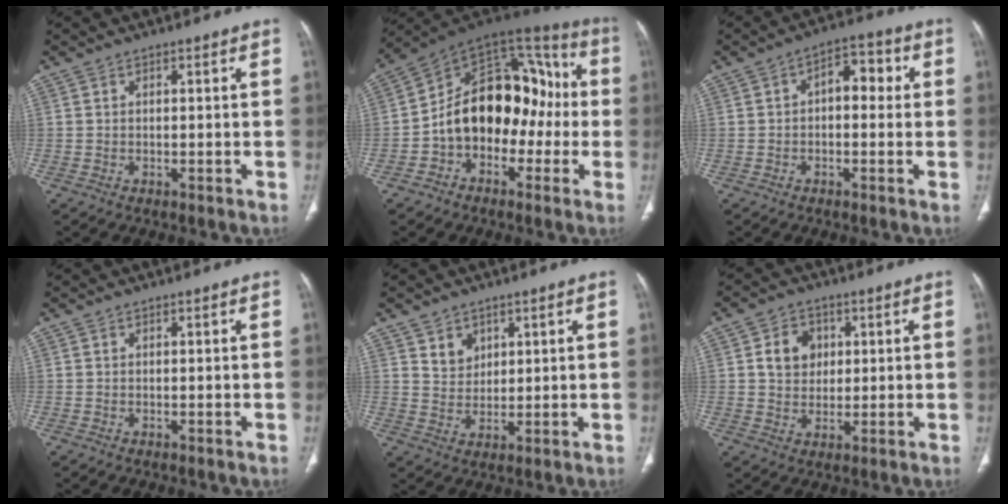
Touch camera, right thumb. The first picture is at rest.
{"total": 20.5, "force": [-2.4, 13.9, 14.8], "torque": [-0.175, 0.070, -0.044]}
{"total": 6.9, "force": [0.6, 4.0, 5.5], "torque": [-0.052, 0.024, 0.000]}
{"total": 0.0}
{"total": 4.3, "force": [2.5, 3.2, 1.4], "torque": [-0.006, -0.022, 0.054]}
{"total": 6.8, "force": [1.7, 5.6, 3.4], "torque": [-0.031, -0.005, 0.028]}